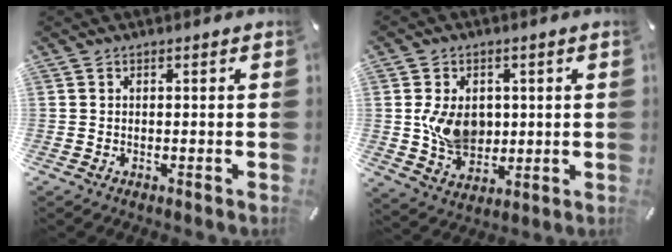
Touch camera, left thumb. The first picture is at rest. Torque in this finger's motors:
{"motor_torque": [0.77, 0.74, 0.83, -0.12, 0.16]}